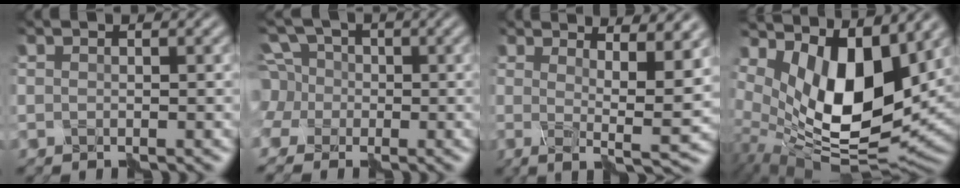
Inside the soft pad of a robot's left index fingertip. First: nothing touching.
{"total": 7.6, "force": [-1.5, 6.9, 2.9], "torque": [-0.084, 0.016, -0.063]}
{"total": 7.7, "force": [3.5, 1.7, 6.6], "torque": [-0.071, -0.002, 0.049]}
{"total": 11.3, "force": [3.0, 5.7, 9.3], "torque": [-0.168, -0.025, 0.066]}